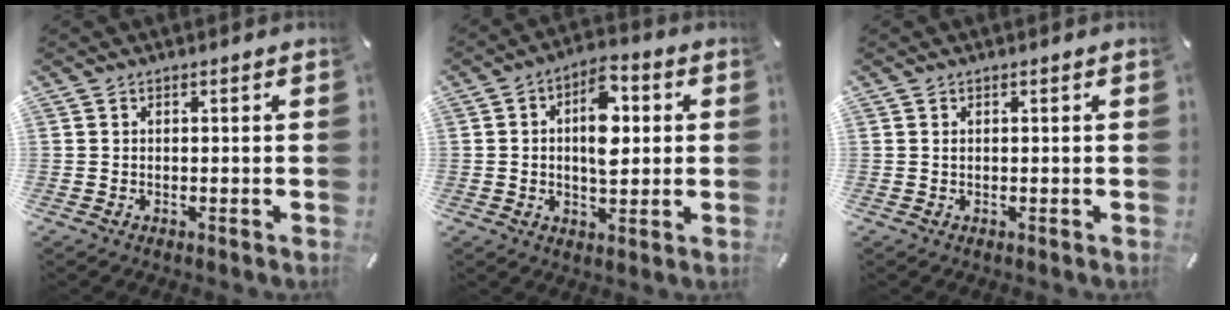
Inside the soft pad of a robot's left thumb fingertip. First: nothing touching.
{"total": 10.6, "force": [1.4, 6.3, 8.4], "torque": [-0.115, -0.003, 0.018]}
{"total": 0.0}